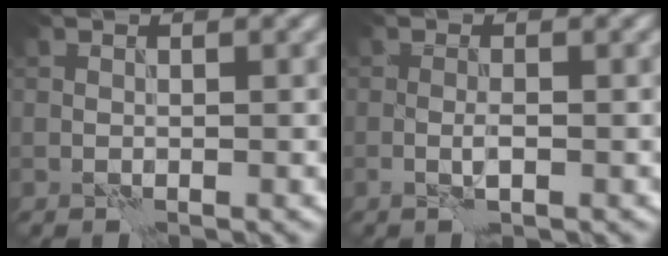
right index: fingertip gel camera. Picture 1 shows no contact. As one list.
[{"total": 1.4, "force": [-0.5, 0.2, 1.3], "torque": [-0.026, 0.002, -0.011]}]